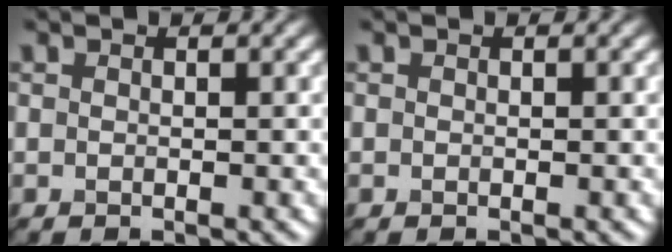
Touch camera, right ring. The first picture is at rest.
{"total": 0.0}